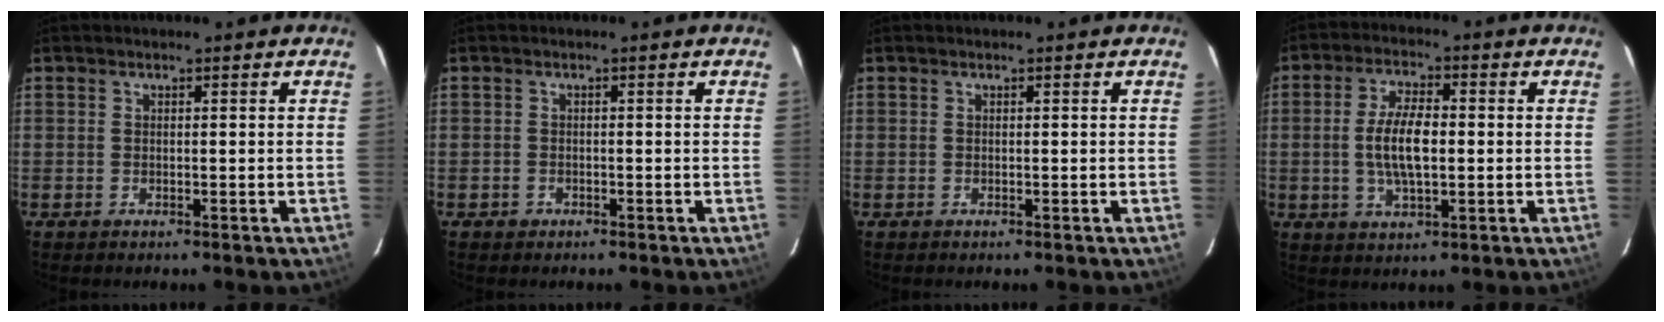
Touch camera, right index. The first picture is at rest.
{"total": 1.4, "force": [-0.8, 1.2, 0.0], "torque": [0.000, 0.001, -0.008]}
{"total": 0.0}
{"total": 8.5, "force": [-0.4, 3.4, 7.8], "torque": [-0.153, 0.004, -0.006]}